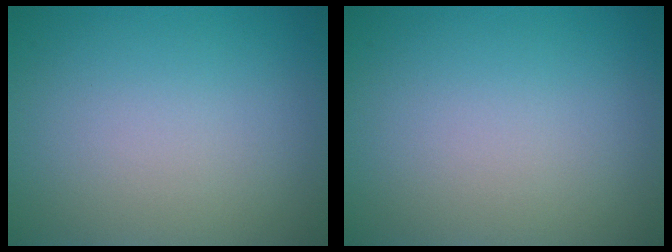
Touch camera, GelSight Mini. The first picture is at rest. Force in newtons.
{"total": 0.0}